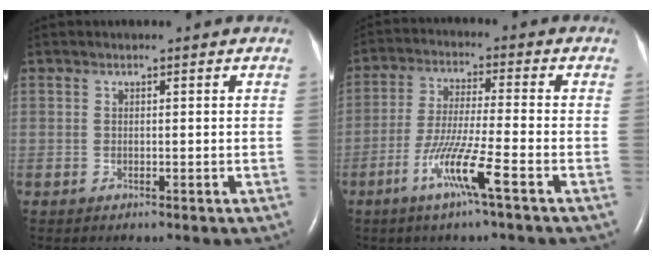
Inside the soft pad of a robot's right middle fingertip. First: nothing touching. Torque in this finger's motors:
{"motor_torque": [1.38, -0.76, 0.28, 0.16]}